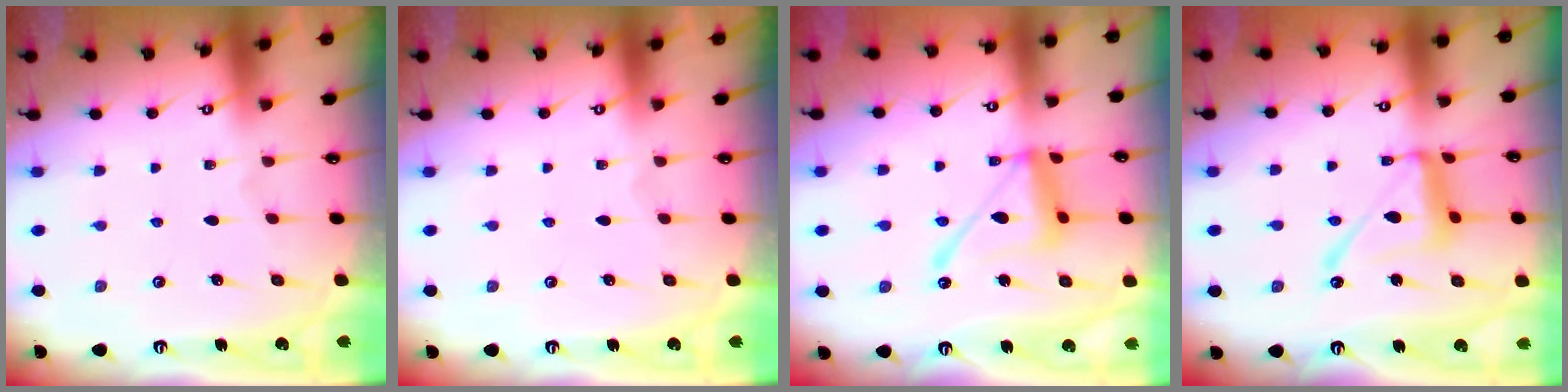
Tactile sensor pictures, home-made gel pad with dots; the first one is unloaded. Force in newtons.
{"total": 0.0}
{"total": 14.3, "press": 14.2, "slide": 1.3}
{"total": 13.4, "press": 13.4, "slide": 1.2}